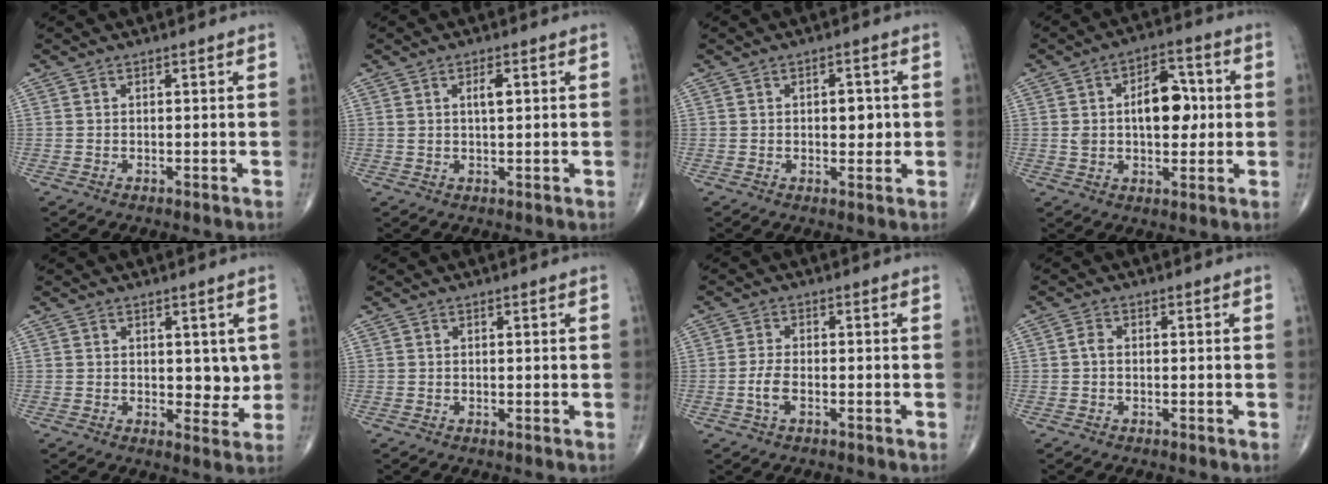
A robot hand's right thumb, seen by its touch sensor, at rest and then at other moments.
{"total": 2.8, "force": [0.9, 1.0, 2.4], "torque": [-0.041, -0.002, 0.015]}
{"total": 3.9, "force": [0.3, 2.2, 3.2], "torque": [-0.031, 0.000, 0.004]}
{"total": 11.6, "force": [1.2, 6.7, 9.4], "torque": [-0.116, 0.015, 0.019]}
{"total": 4.7, "force": [0.9, 2.8, 3.7], "torque": [-0.023, -0.013, 0.014]}
{"total": 0.0}
{"total": 3.2, "force": [-1.1, 1.4, 2.6], "torque": [-0.061, 0.008, -0.022]}
{"total": 1.4, "force": [-0.2, 1.0, 1.0], "torque": [-0.015, 0.003, -0.007]}